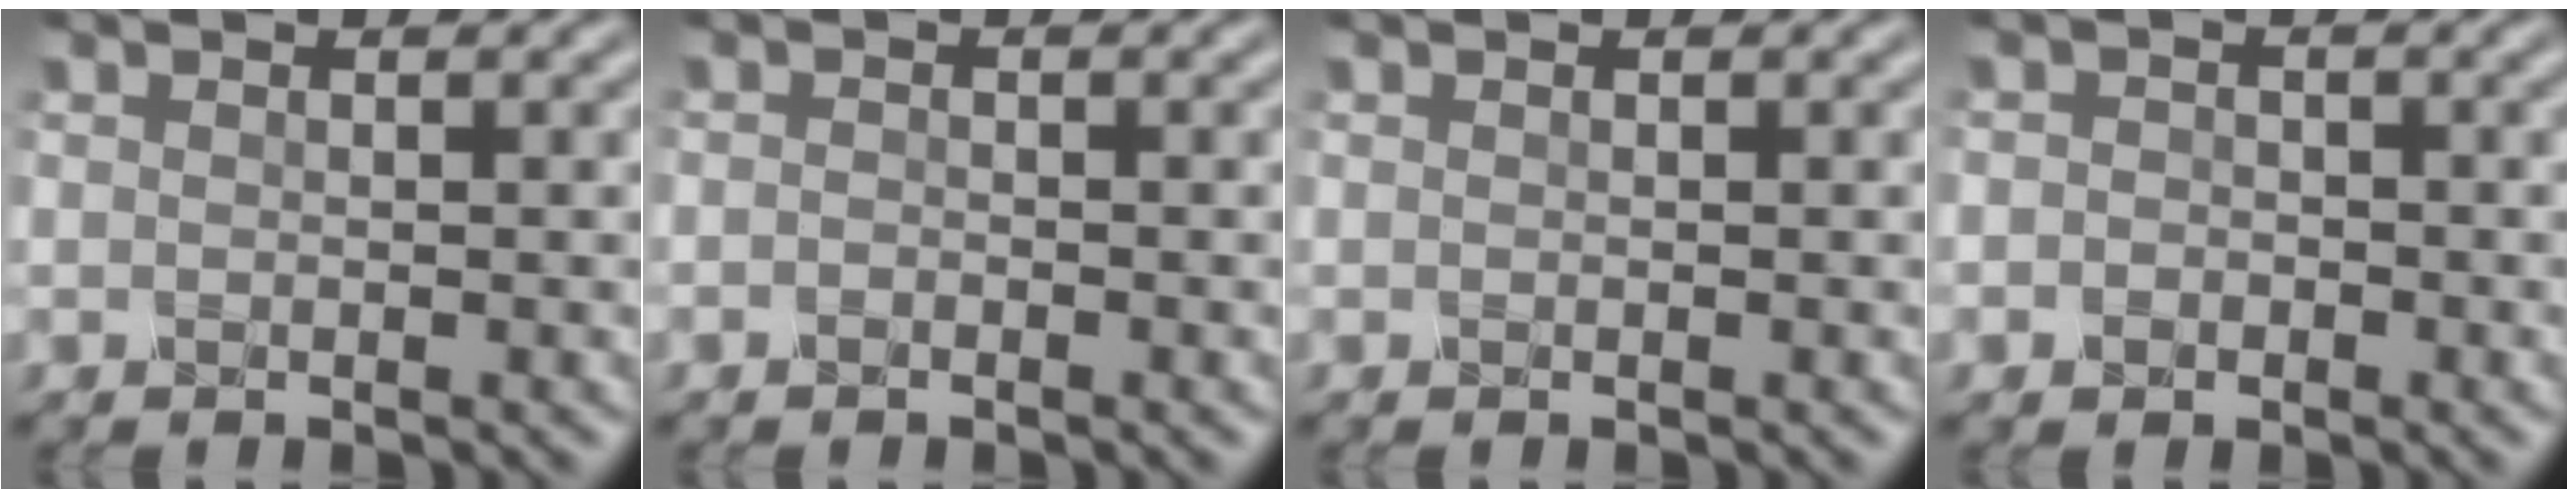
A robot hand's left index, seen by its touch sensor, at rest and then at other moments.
{"total": 0.5, "force": [-0.4, 0.3, 0.3], "torque": [-0.005, -0.001, -0.008]}
{"total": 0.0}
{"total": 1.3, "force": [-0.5, 1.1, 0.4], "torque": [0.005, -0.001, -0.014]}